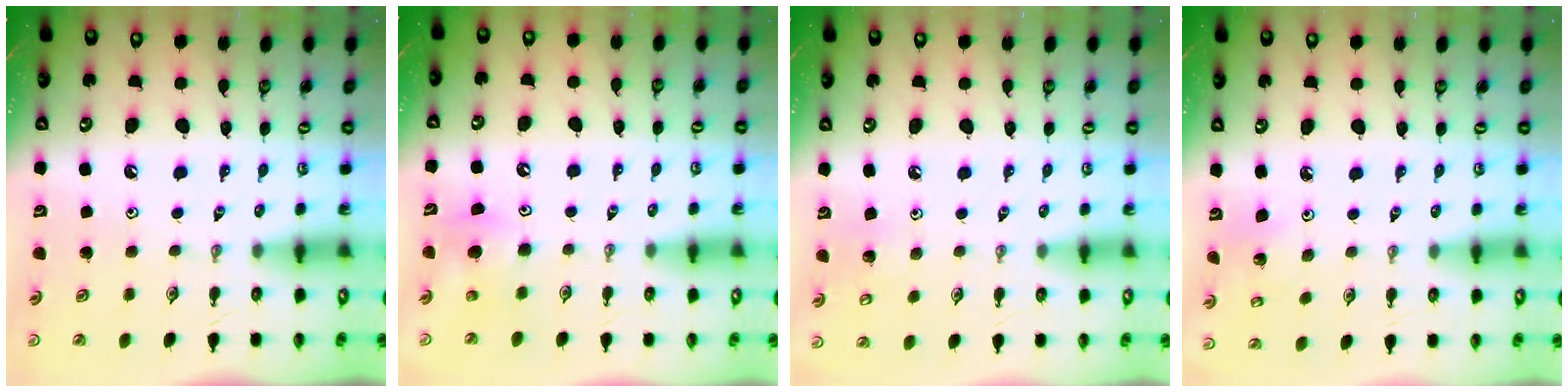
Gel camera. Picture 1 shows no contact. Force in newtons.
{"total": 6.0, "press": 6.0, "slide": 0.3}
{"total": 5.0, "press": 4.9, "slide": 0.4}
{"total": 2.7, "press": 2.7, "slide": 0.2}